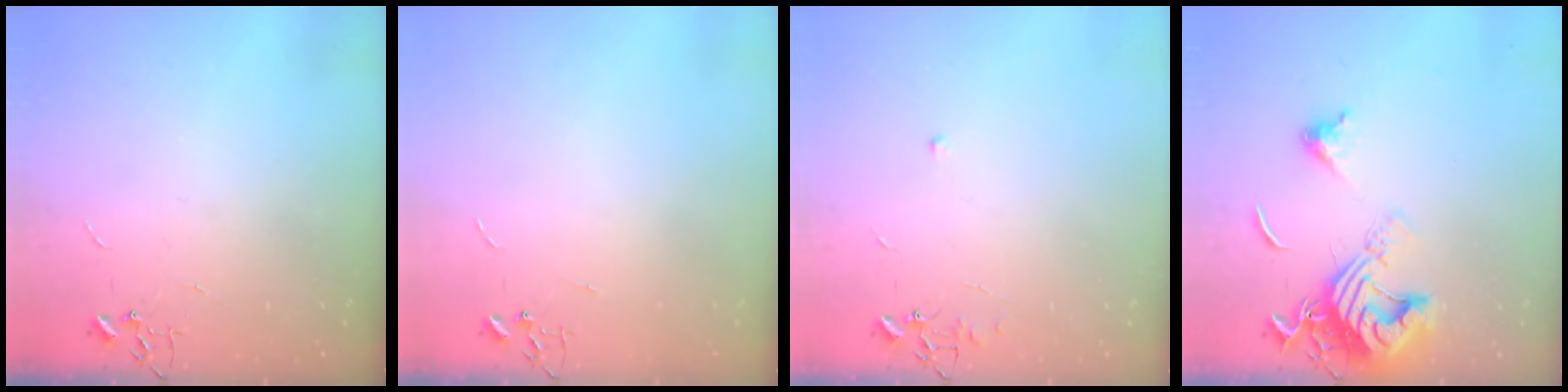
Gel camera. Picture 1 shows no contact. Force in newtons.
{"total": 0.0}
{"total": 5.2, "press": 5.1, "slide": 0.6}
{"total": 15.6, "press": 15.5, "slide": 1.9}